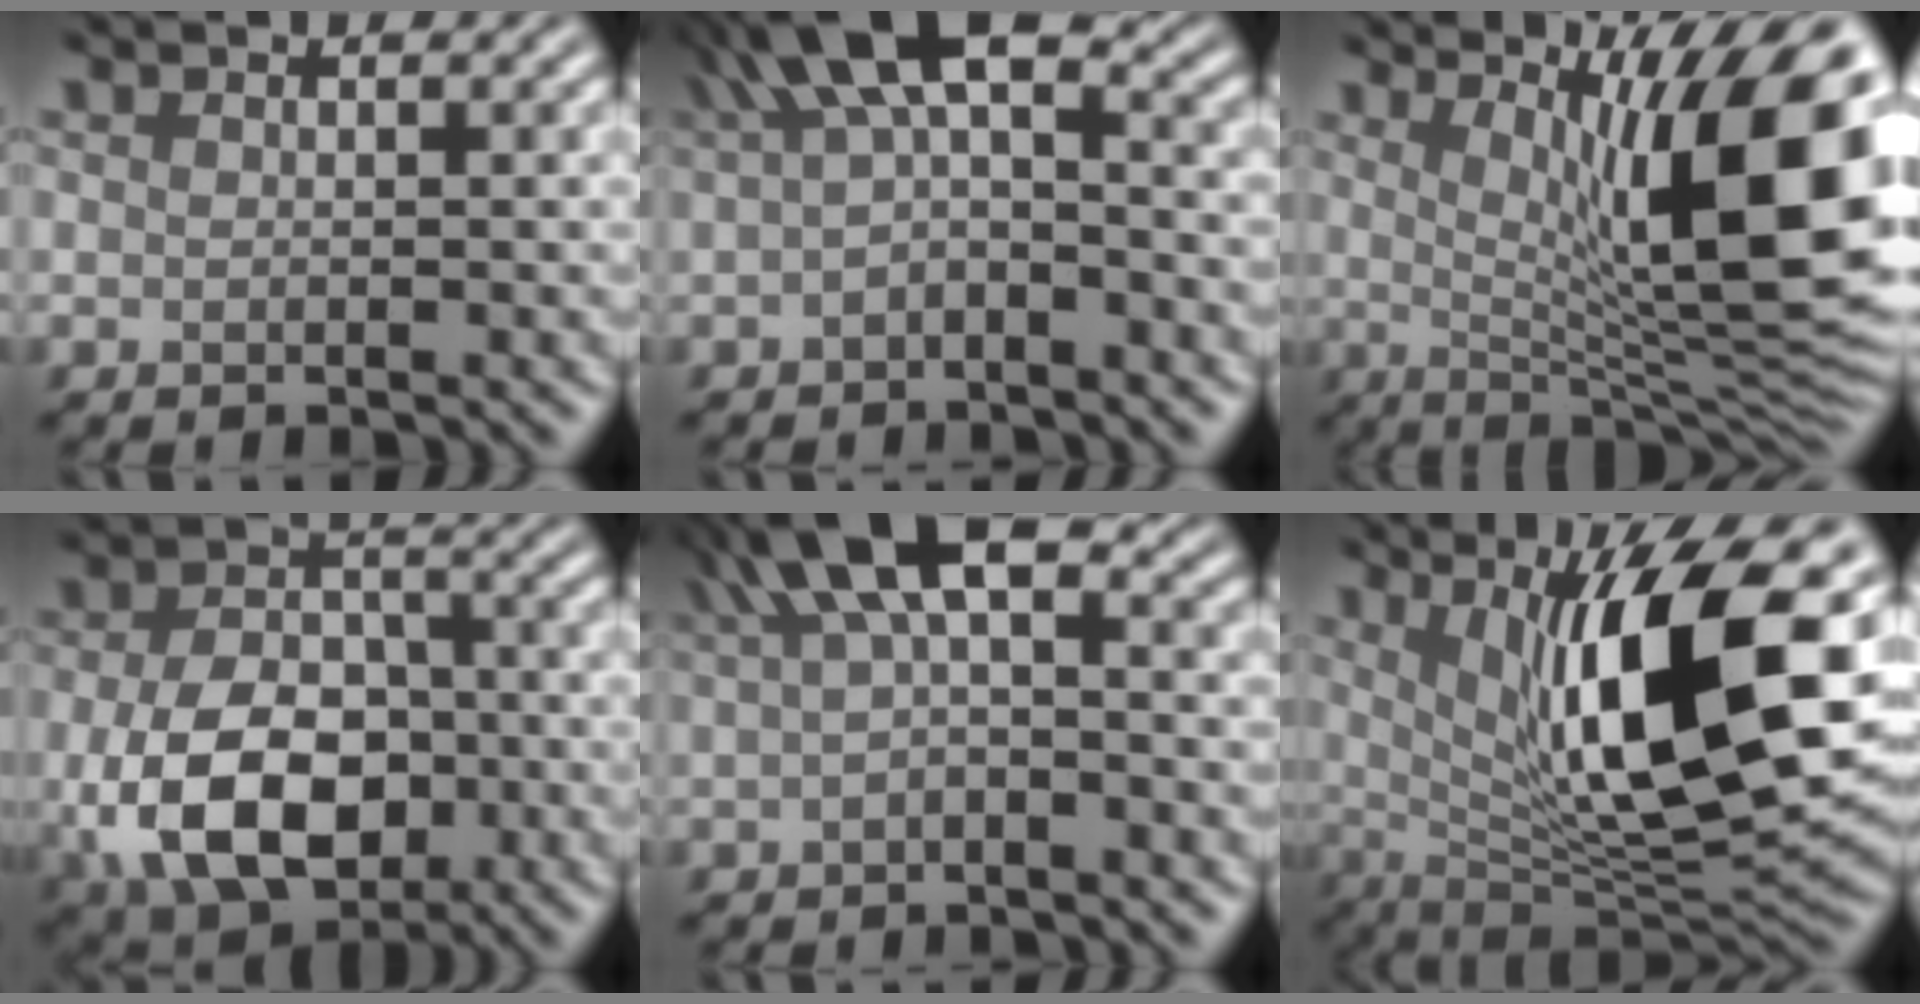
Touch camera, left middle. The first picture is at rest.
{"total": 6.9, "force": [1.4, 3.1, 6.0], "torque": [-0.101, 0.020, 0.010]}
{"total": 14.9, "force": [2.8, 4.1, 14.0], "torque": [-0.174, -0.004, 0.047]}
{"total": 10.4, "force": [-2.6, 6.7, 7.5], "torque": [-0.152, -0.017, -0.041]}
{"total": 7.0, "force": [2.2, 3.0, 5.9], "torque": [-0.101, 0.021, 0.028]}
{"total": 14.4, "force": [3.2, 4.7, 13.2], "torque": [-0.197, -0.009, 0.051]}